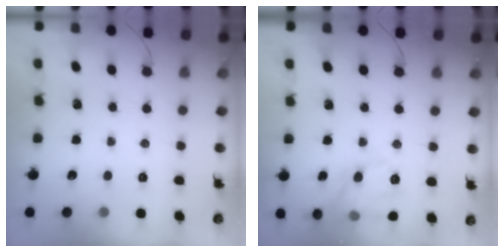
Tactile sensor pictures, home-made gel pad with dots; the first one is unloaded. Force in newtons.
{"total": 12.2, "press": 12.2, "slide": 0.4}